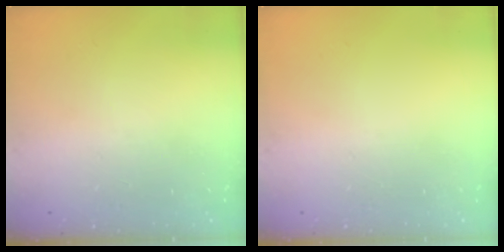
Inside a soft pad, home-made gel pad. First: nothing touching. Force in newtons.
{"total": 0.0}